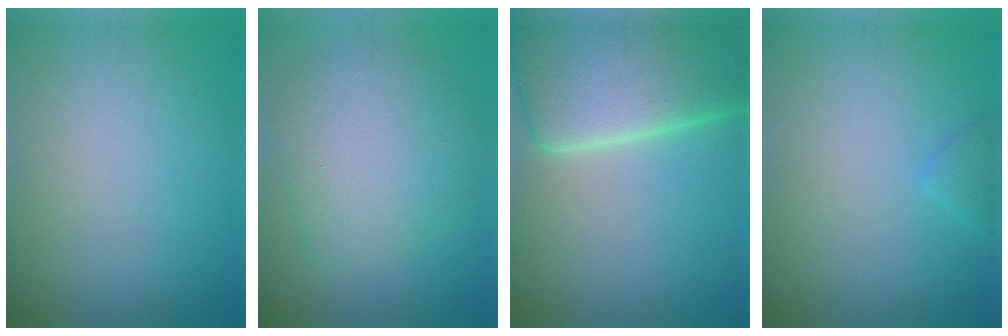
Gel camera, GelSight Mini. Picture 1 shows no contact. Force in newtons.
{"total": 7.0, "press": 7.0, "slide": 0.2}
{"total": 12.5, "press": 12.5, "slide": 0.7}
{"total": 1.0, "press": 1.0, "slide": 0.1}